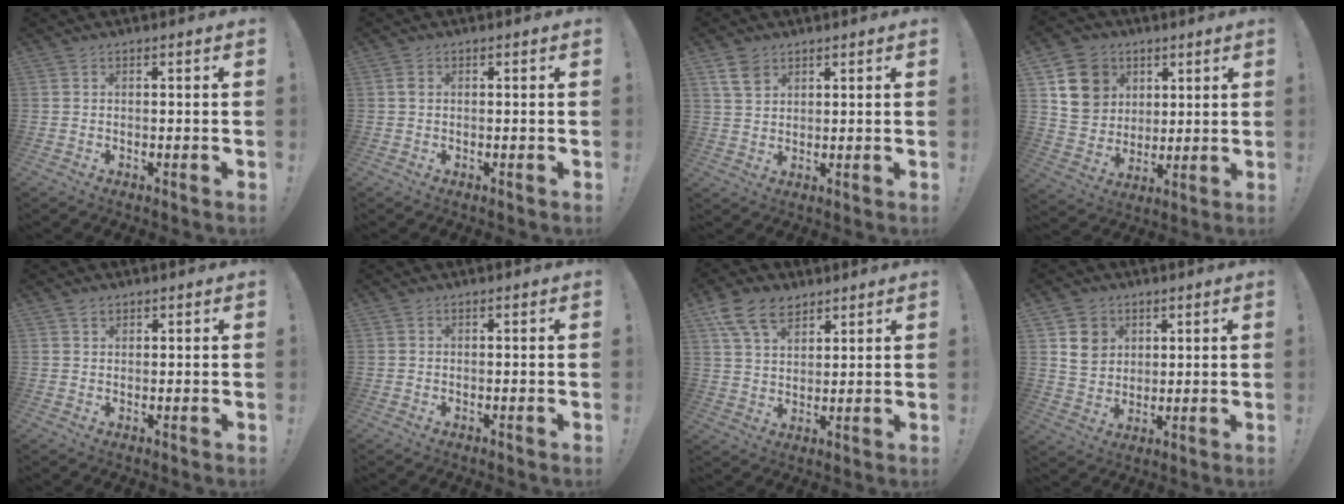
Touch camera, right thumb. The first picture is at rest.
{"total": 1.1, "force": [0.1, 0.8, 0.7], "torque": [-0.010, 0.003, 0.001]}
{"total": 5.4, "force": [3.4, 3.2, 2.8], "torque": [-0.046, -0.012, 0.066]}
{"total": 14.0, "force": [5.5, 11.9, 5.0], "torque": [-0.078, -0.017, 0.121]}
{"total": 1.5, "force": [1.1, 0.8, 0.5], "torque": [0.003, -0.006, 0.019]}
{"total": 0.0}
{"total": 12.1, "force": [7.3, 7.6, 5.9], "torque": [-0.109, -0.023, 0.143]}
{"total": 7.6, "force": [3.5, 6.5, 1.6], "torque": [-0.014, -0.022, 0.069]}